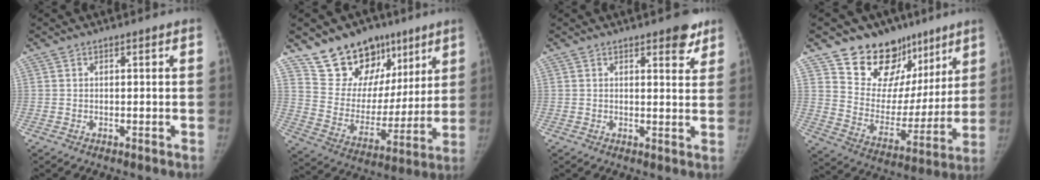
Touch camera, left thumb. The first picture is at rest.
{"total": 19.0, "force": [12.5, 12.4, 7.1], "torque": [-0.049, -0.057, 0.216]}
{"total": 4.8, "force": [3.2, 1.9, 3.1], "torque": [-0.017, -0.016, 0.037]}
{"total": 19.5, "force": [13.2, 12.5, 7.0], "torque": [-0.042, -0.070, 0.211]}